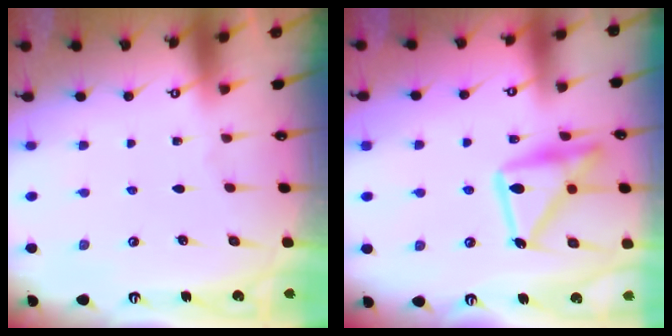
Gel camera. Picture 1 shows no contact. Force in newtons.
{"total": 18.2, "press": 18.2, "slide": 1.2}